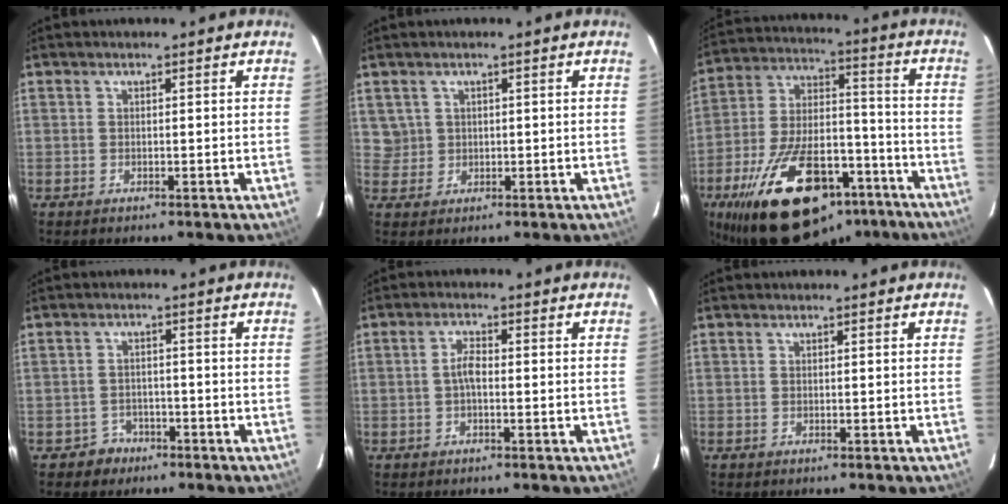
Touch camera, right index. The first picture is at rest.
{"total": 3.0, "force": [0.9, 2.9, 0.1], "torque": [0.009, 0.013, 0.020]}
{"total": 28.9, "force": [-18.1, 14.0, 17.7], "torque": [-0.333, 0.010, -0.267]}
{"total": 3.9, "force": [-2.4, 3.1, -0.1], "torque": [-0.008, 0.016, -0.035]}
{"total": 2.6, "force": [-0.5, 1.0, 2.4], "torque": [-0.048, 0.008, -0.008]}
{"total": 0.0}